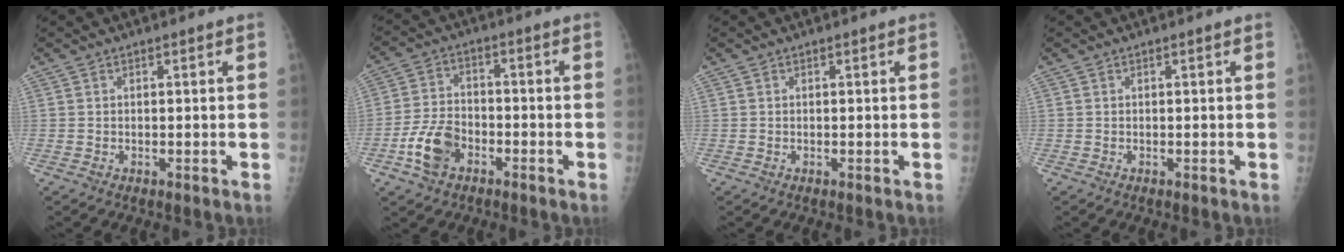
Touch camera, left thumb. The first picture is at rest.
{"total": 8.2, "force": [-3.8, 5.3, 4.9], "torque": [-0.093, 0.021, -0.072]}
{"total": 0.0}
{"total": 0.0}